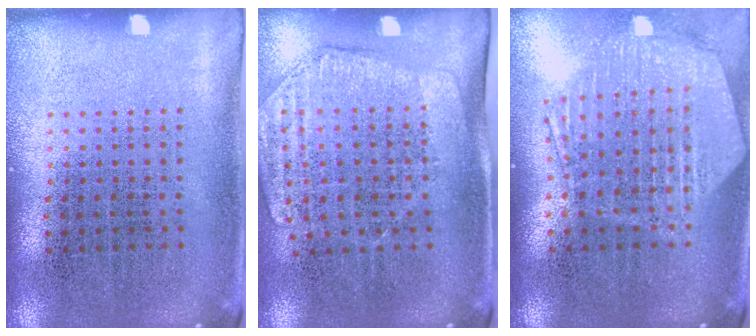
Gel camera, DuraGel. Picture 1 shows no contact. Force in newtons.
{"total": 1.7, "press": 1.4, "slide": 0.9}
{"total": 1.4, "press": 1.4, "slide": 0.4}